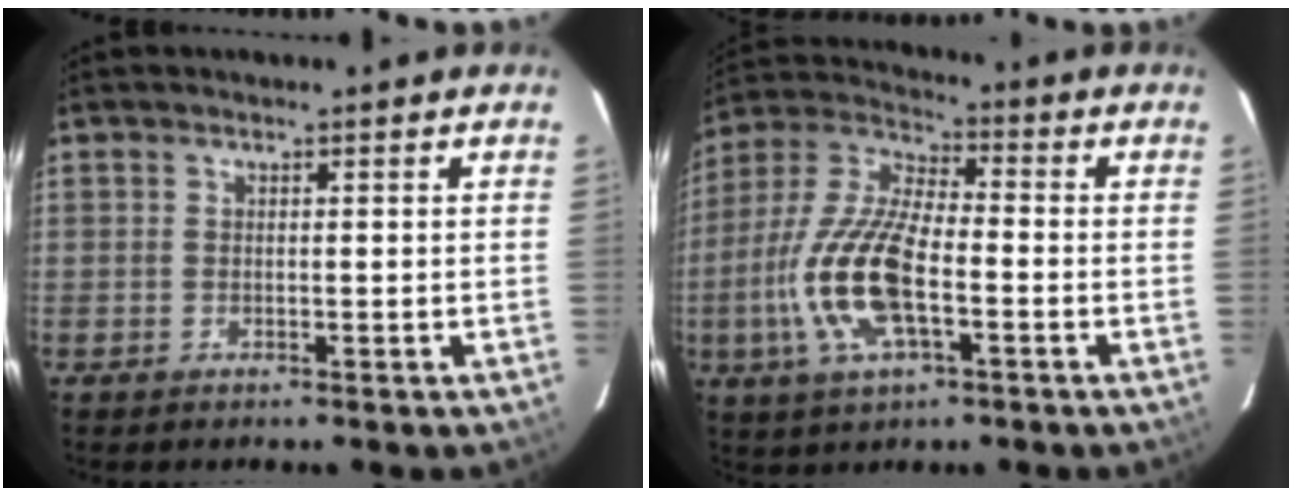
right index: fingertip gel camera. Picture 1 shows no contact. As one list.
[{"total": 16.0, "force": [-4.3, 6.0, 14.1], "torque": [-0.303, -0.003, -0.086]}]